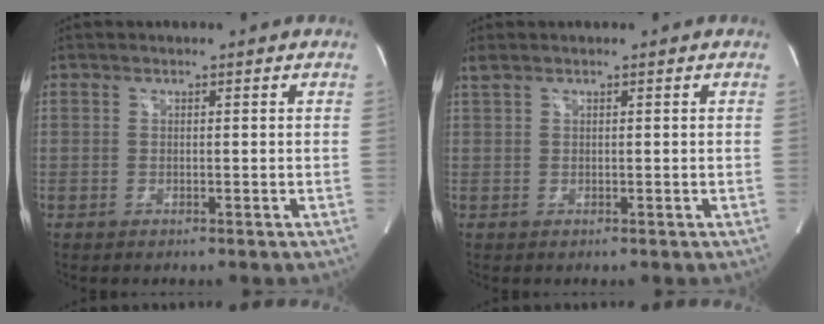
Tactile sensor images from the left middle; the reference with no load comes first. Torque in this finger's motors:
{"motor_torque": [0.11, -0.07, 0.14, 0.03]}